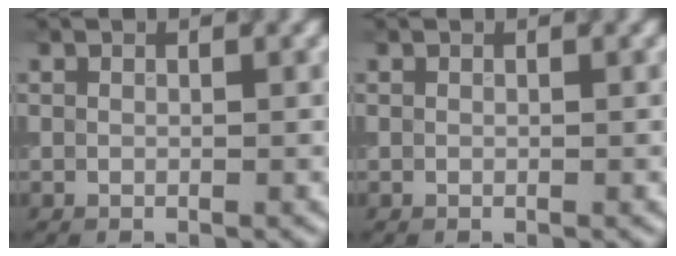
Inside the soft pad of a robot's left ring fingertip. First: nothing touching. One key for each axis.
{"total": 0.0}